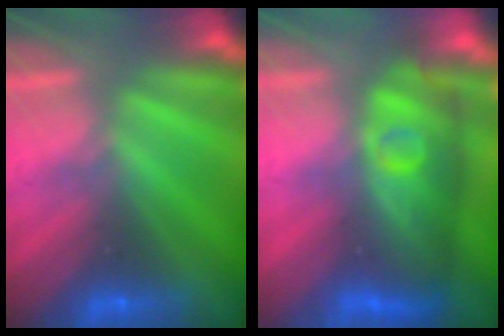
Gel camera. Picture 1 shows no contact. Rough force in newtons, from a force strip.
{"total": 4.4}